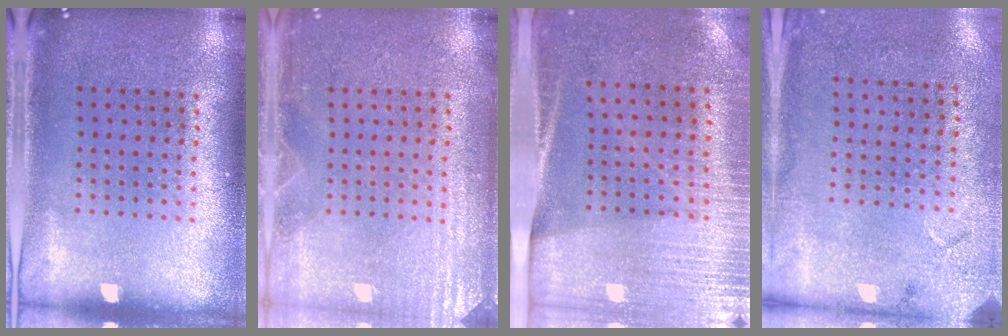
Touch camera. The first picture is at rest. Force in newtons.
{"total": 2.9, "press": 2.9, "slide": 0.5}
{"total": 2.9, "press": 2.6, "slide": 1.3}
{"total": 2.7, "press": 2.2, "slide": 1.6}